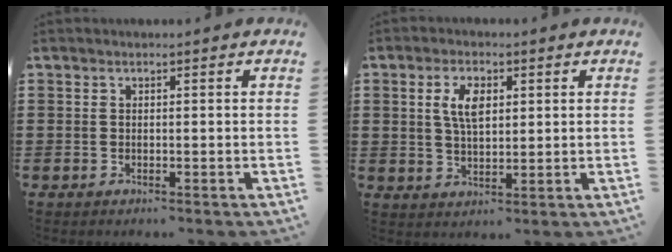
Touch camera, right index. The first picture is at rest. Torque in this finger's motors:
{"motor_torque": [0.23, -0.19, 0.23, 0.13]}